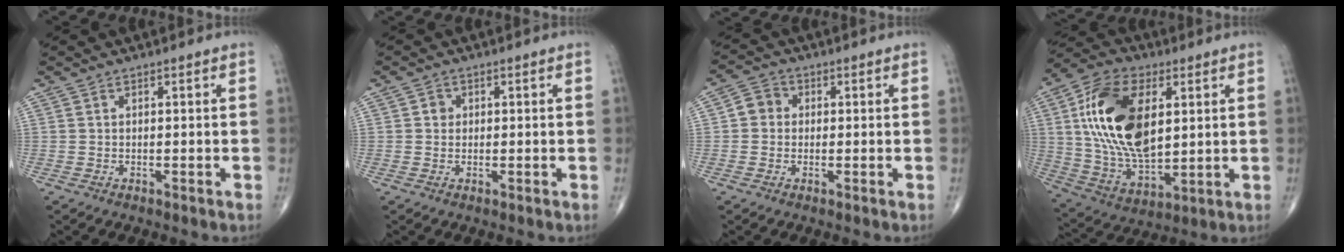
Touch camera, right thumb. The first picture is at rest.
{"total": 1.6, "force": [0.2, 1.5, 0.5], "torque": [0.000, 0.003, 0.001]}
{"total": 4.0, "force": [0.1, 3.6, 1.7], "torque": [-0.014, 0.010, -0.008]}
{"total": 20.9, "force": [4.6, 11.6, 16.8], "torque": [-0.306, -0.013, 0.085]}